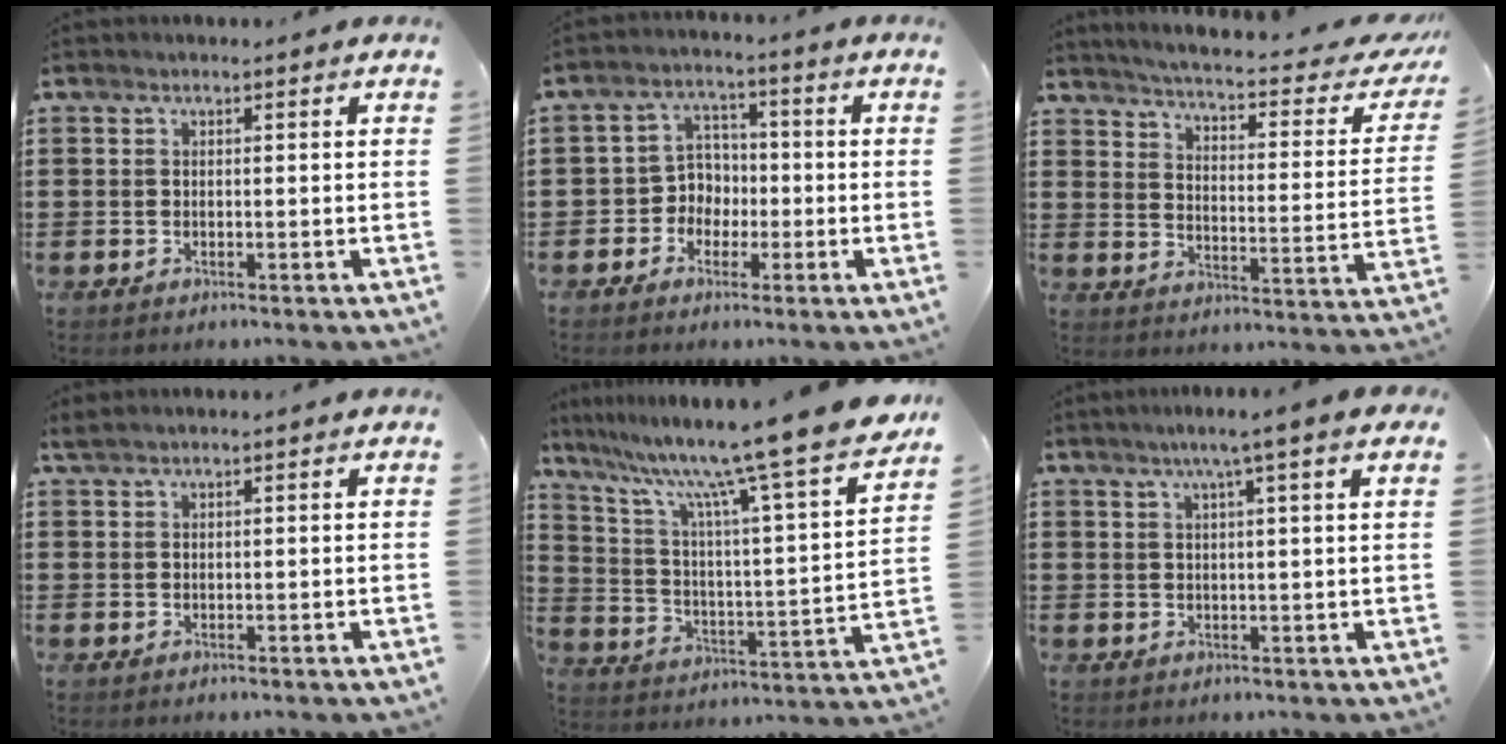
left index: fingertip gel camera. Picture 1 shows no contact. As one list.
[{"total": 4.7, "force": [-1.7, 4.2, 1.2], "torque": [-0.039, 0.013, -0.038]}, {"total": 4.0, "force": [3.3, -0.5, 2.3], "torque": [-0.063, -0.032, 0.046]}, {"total": 0.8, "force": [0.5, 0.0, 0.6], "torque": [-0.012, -0.001, 0.011]}, {"total": 12.8, "force": [10.6, -0.8, 7.1], "torque": [-0.158, -0.086, 0.163]}, {"total": 3.7, "force": [2.0, -0.7, 3.0], "torque": [-0.063, 0.000, 0.031]}]